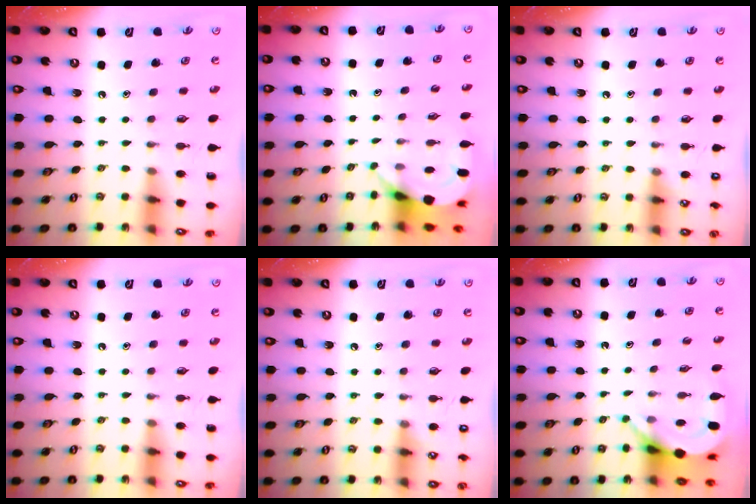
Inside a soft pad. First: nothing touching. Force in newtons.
{"total": 3.5, "press": 3.5, "slide": 0.2}
{"total": 3.0, "press": 2.9, "slide": 0.4}
{"total": 0.0}
{"total": 4.0, "press": 3.9, "slide": 0.5}
{"total": 5.2, "press": 5.2, "slide": 0.2}